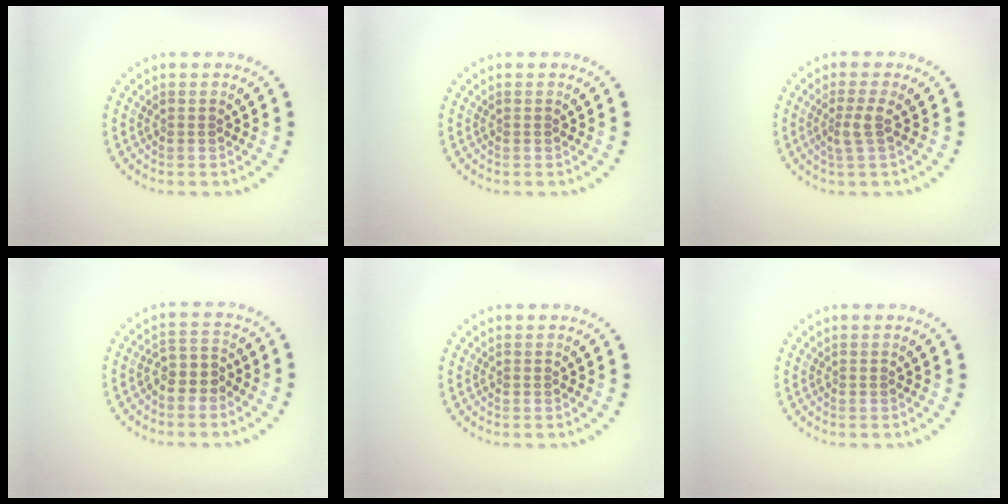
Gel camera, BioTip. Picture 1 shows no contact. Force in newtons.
{"total": 0.0}
{"total": 1.9, "press": 1.4, "slide": 1.3}
{"total": 2.3, "press": 1.9, "slide": 1.2}
{"total": 0.0}
{"total": 0.0}